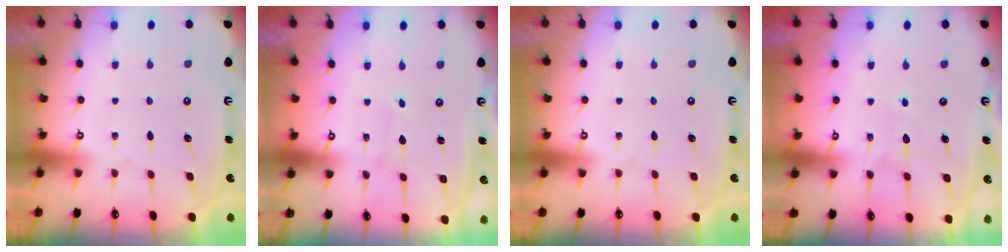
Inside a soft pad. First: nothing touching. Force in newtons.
{"total": 0.8, "press": 0.8, "slide": 0.0}
{"total": 0.0}
{"total": 5.0, "press": 5.0, "slide": 0.2}